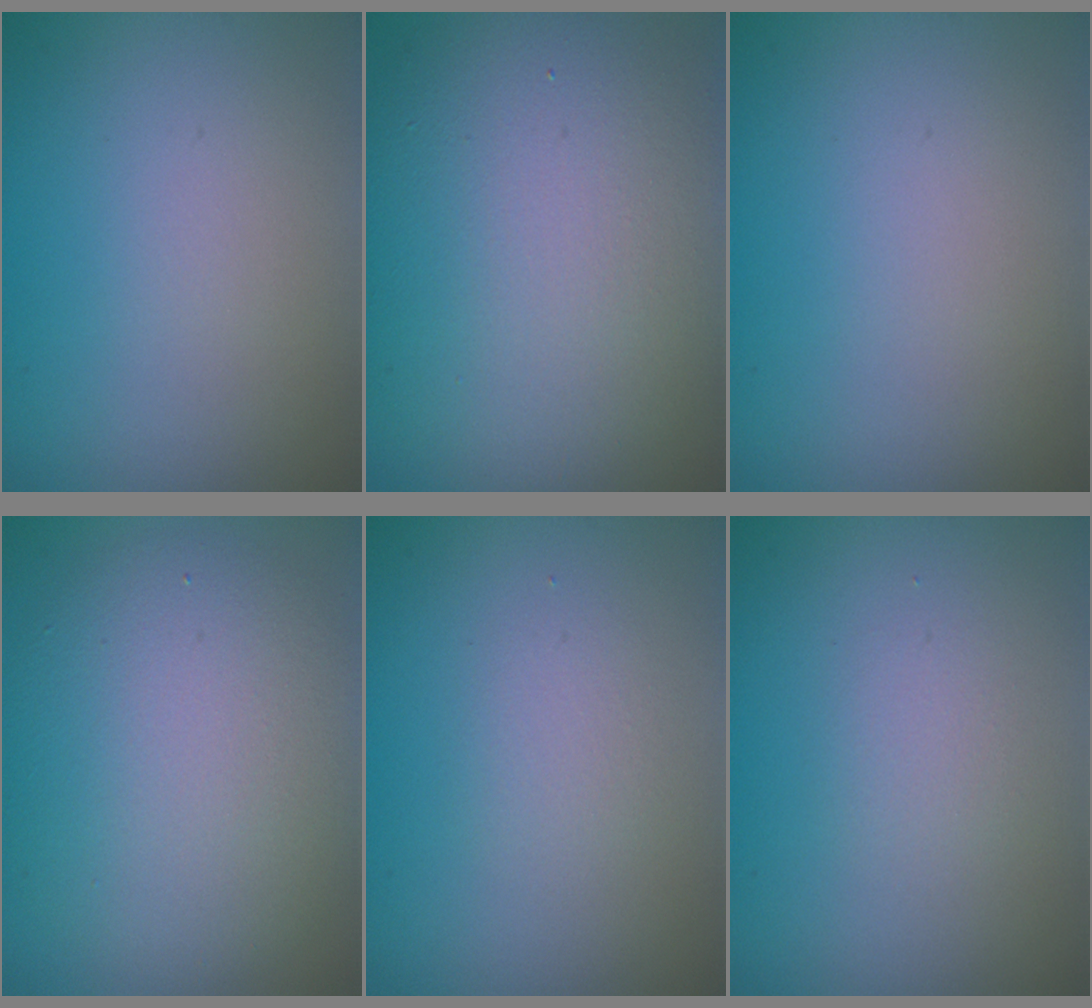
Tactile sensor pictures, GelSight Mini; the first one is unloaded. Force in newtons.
{"total": 11.8, "press": 11.8, "slide": 0.5}
{"total": 0.0}
{"total": 7.2, "press": 7.2, "slide": 0.5}
{"total": 1.3, "press": 1.3, "slide": 0.0}
{"total": 1.2, "press": 1.2, "slide": 0.1}